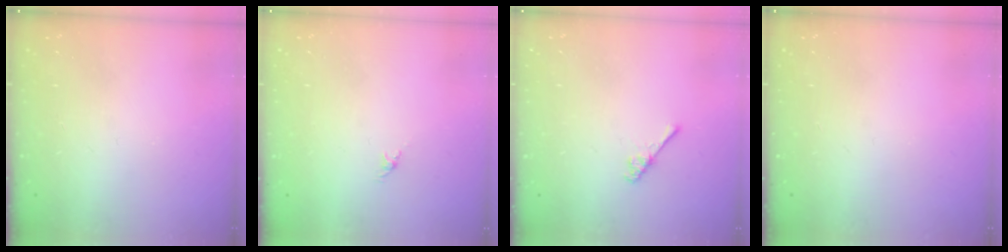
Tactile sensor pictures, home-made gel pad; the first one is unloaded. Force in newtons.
{"total": 0.0}
{"total": 2.6, "press": 2.6, "slide": 0.3}
{"total": 0.0}